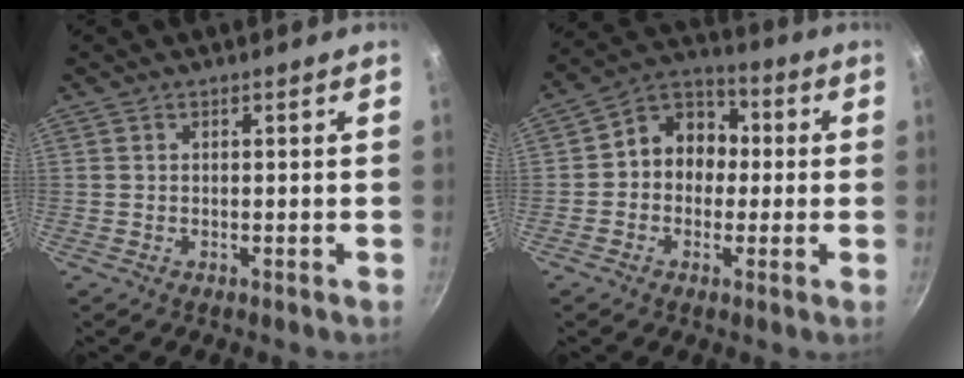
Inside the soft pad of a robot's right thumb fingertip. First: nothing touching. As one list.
[{"total": 10.3, "force": [0.0, 8.7, 5.6], "torque": [-0.039, 0.032, -0.024]}]